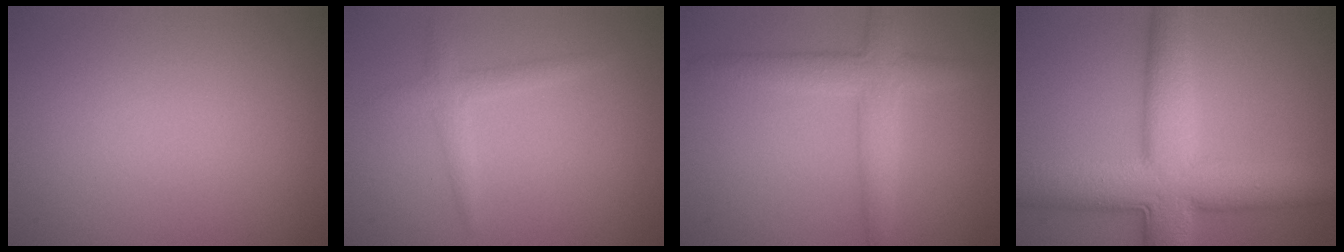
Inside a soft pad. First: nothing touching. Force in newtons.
{"total": 1.6, "press": 1.6, "slide": 0.0}
{"total": 3.9, "press": 3.9, "slide": 0.2}
{"total": 9.2, "press": 9.2, "slide": 0.1}